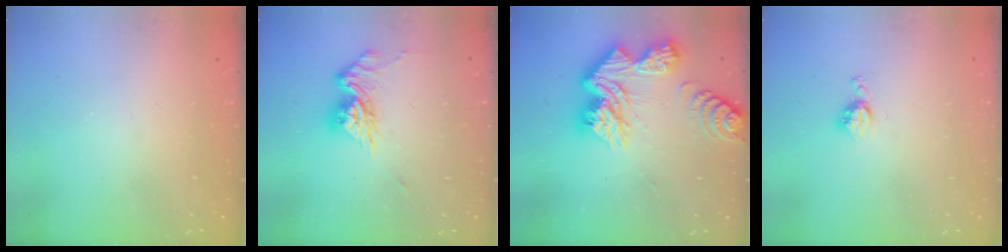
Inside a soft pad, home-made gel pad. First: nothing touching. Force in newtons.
{"total": 10.3, "press": 10.3, "slide": 1.0}
{"total": 20.1, "press": 20.0, "slide": 1.8}
{"total": 5.0, "press": 4.9, "slide": 0.7}